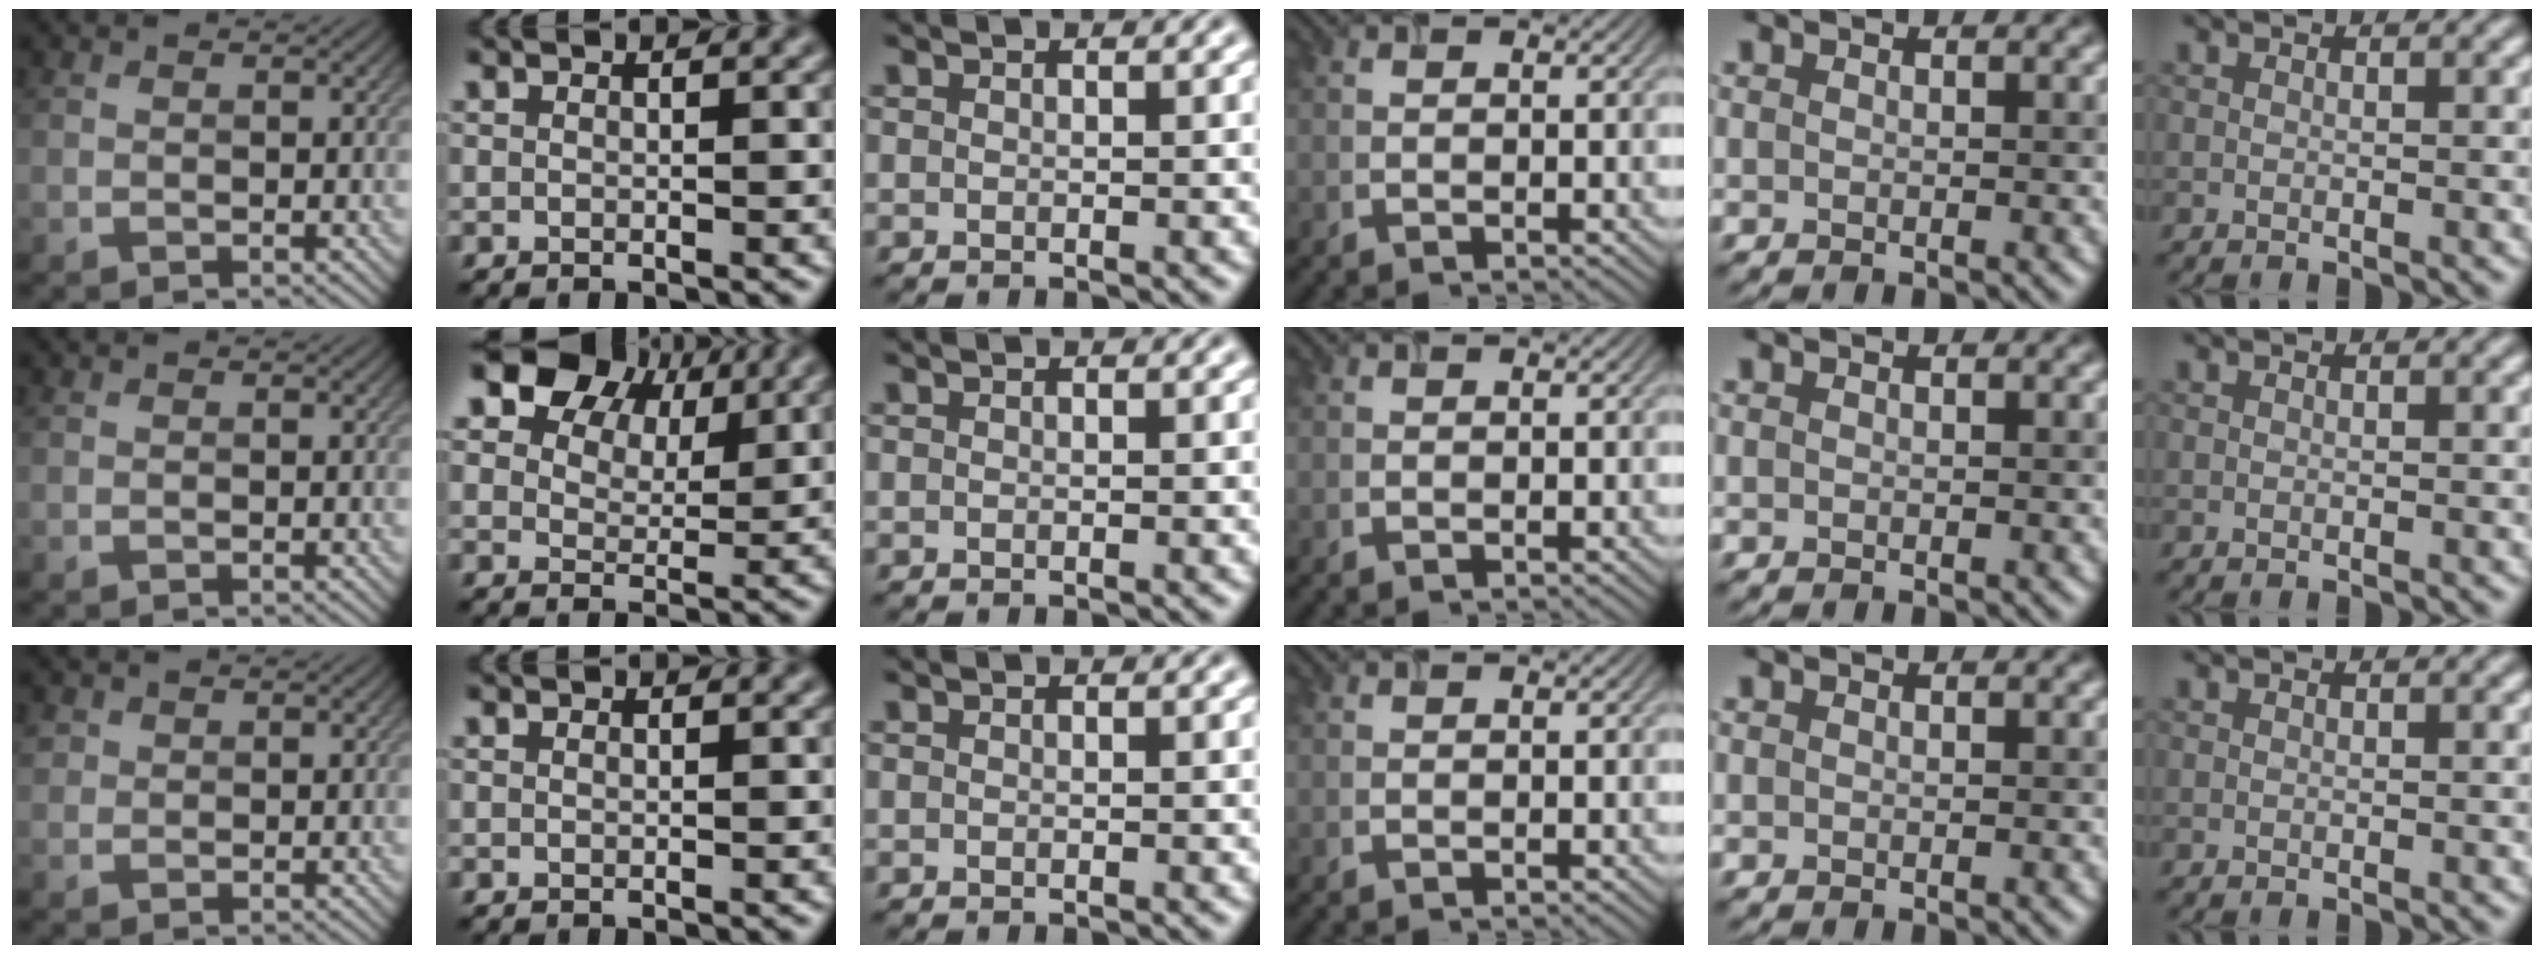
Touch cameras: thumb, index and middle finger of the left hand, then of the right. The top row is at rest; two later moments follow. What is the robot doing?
{"motion": "insert", "object": "airpods case & airpods"}